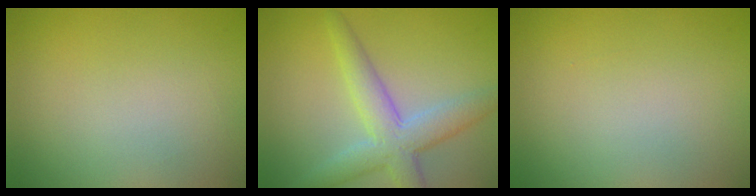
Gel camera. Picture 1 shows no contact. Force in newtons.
{"total": 5.0, "press": 5.0, "slide": 0.3}
{"total": 0.0}